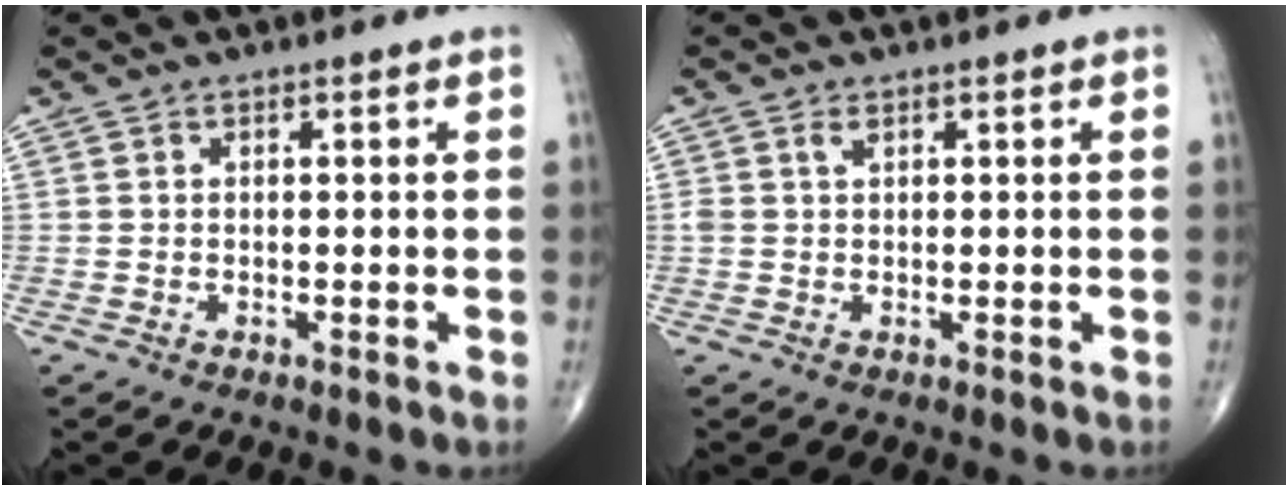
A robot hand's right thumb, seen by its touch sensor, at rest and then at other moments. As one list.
[{"total": 1.3, "force": [0.7, 0.7, 0.8], "torque": [-0.020, 0.004, 0.015]}]